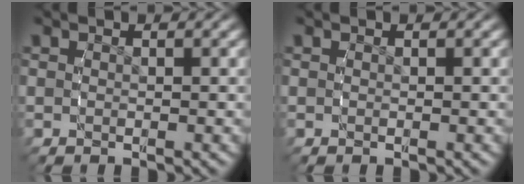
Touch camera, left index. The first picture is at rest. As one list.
[{"total": 0.0}]